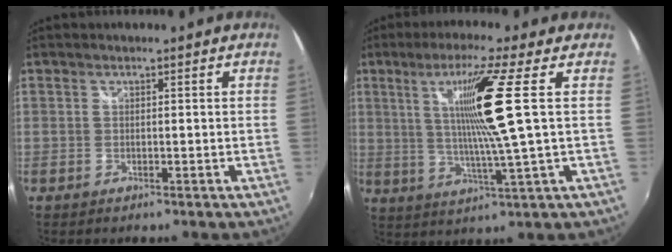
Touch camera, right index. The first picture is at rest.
{"total": 11.9, "force": [3.3, -3.7, 10.8], "torque": [-0.180, -0.015, 0.063]}